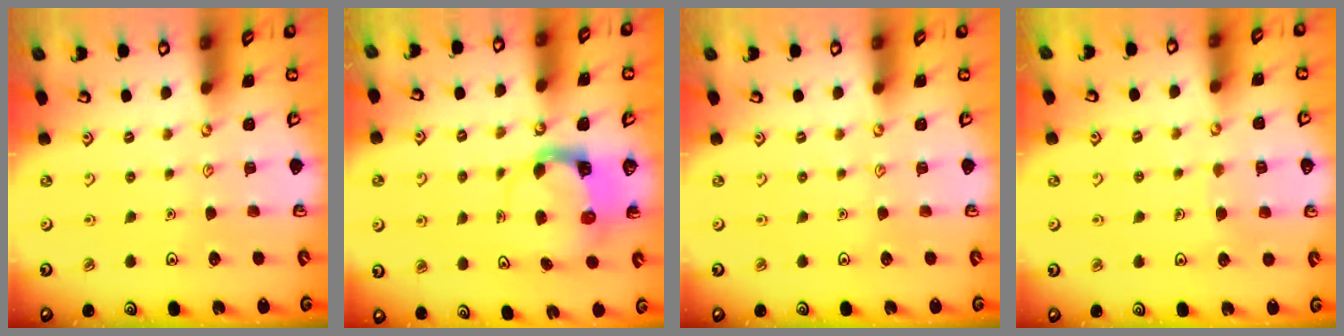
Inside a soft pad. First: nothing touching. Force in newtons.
{"total": 3.6, "press": 3.6, "slide": 0.4}
{"total": 0.0}
{"total": 4.7, "press": 4.6, "slide": 0.4}